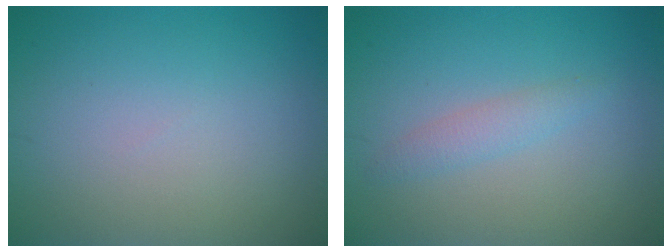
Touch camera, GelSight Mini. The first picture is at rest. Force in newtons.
{"total": 1.5, "press": 1.5, "slide": 0.1}